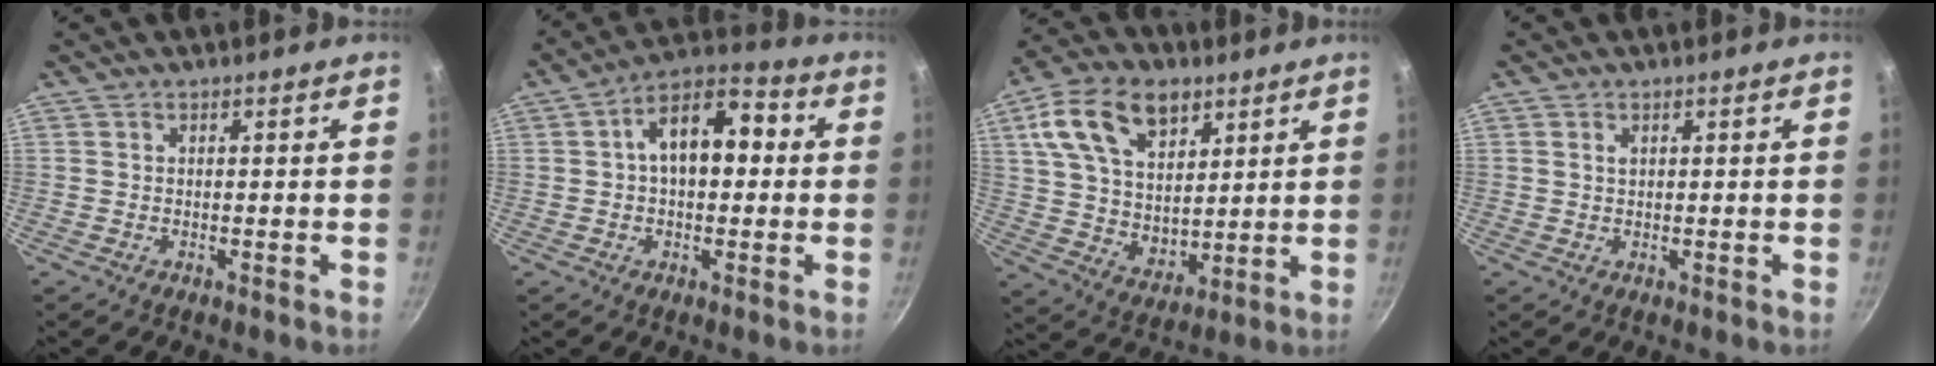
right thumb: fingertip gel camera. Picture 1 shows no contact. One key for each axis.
{"total": 12.7, "fx": 1.5, "fy": 7.7, "fz": 10.0, "tx": -0.114, "ty": 0.036, "tz": 0.007}
{"total": 18.2, "fx": 8.1, "fy": 11.9, "fz": 11.1, "tx": -0.163, "ty": -0.023, "tz": 0.148}
{"total": 1.1, "fx": 0.4, "fy": 0.7, "fz": 0.7, "tx": -0.011, "ty": 0.002, "tz": 0.007}